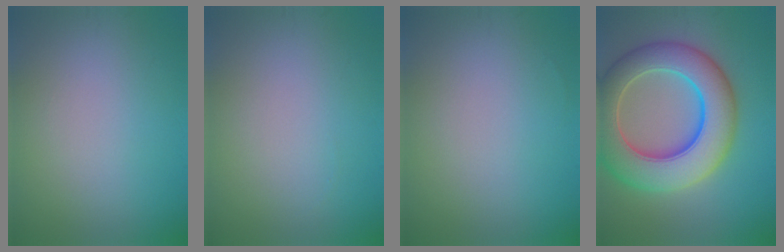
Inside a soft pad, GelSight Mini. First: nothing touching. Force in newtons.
{"total": 0.0}
{"total": 0.0}
{"total": 11.3, "press": 11.3, "slide": 0.4}